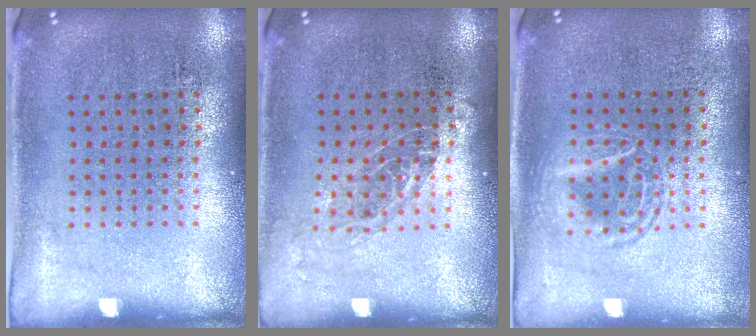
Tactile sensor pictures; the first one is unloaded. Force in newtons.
{"total": 1.0, "press": 0.9, "slide": 0.5}
{"total": 1.3, "press": 1.3, "slide": 0.1}